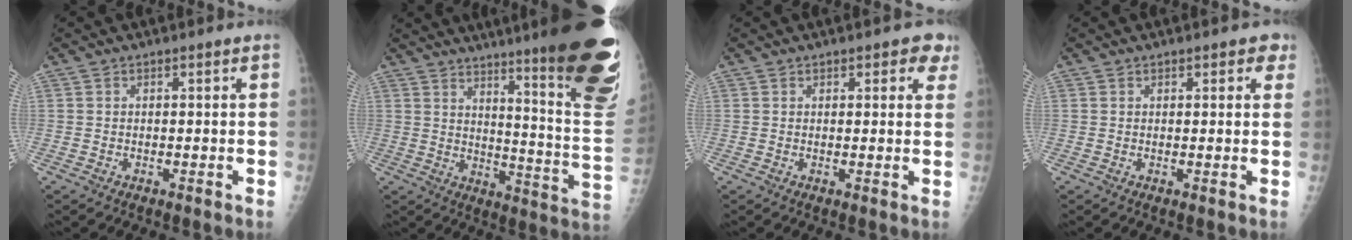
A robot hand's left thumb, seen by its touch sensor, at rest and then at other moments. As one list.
[{"total": 27.4, "force": [17.4, 3.1, 21.0], "torque": [-0.210, -0.109, 0.232]}, {"total": 3.8, "force": [2.2, 2.1, 2.2], "torque": [0.007, -0.005, 0.019]}, {"total": 2.5, "force": [1.5, 1.5, 1.4], "torque": [0.007, -0.003, 0.014]}]